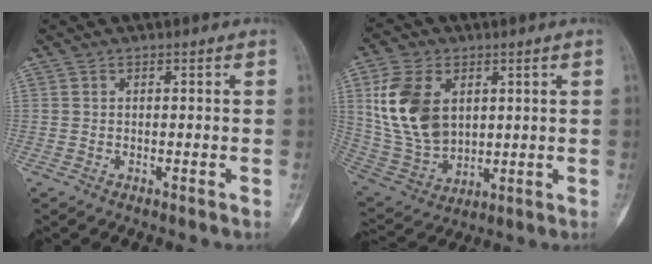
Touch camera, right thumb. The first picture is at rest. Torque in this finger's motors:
{"motor_torque": [-0.61, 1.28, 0.27, 0.18, 0.11]}